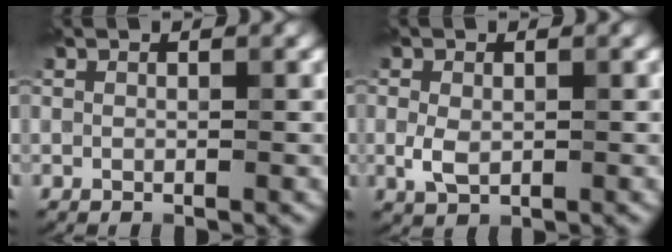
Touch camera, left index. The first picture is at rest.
{"total": 2.2, "force": [-0.1, 1.5, 1.6], "torque": [-0.036, -0.003, -0.001]}